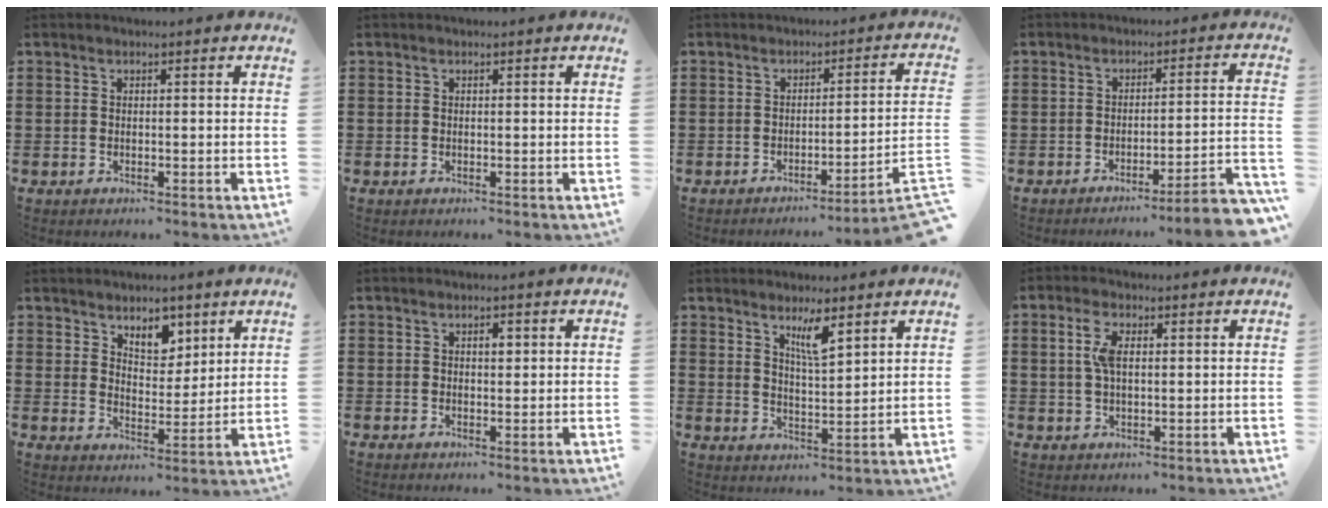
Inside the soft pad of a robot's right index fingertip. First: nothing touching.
{"total": 0.0}
{"total": 3.4, "force": [-2.5, -1.0, 2.0], "torque": [-0.038, -0.019, -0.054]}
{"total": 4.5, "force": [-3.5, -0.6, 2.7], "torque": [-0.048, -0.024, -0.073]}
{"total": 5.3, "force": [4.0, 3.1, 1.8], "torque": [-0.036, -0.005, 0.069]}
{"total": 1.4, "force": [0.4, 0.7, 1.1], "torque": [-0.015, 0.004, 0.003]}
{"total": 5.1, "force": [3.3, 1.1, 3.7], "torque": [-0.065, -0.003, 0.054]}
{"total": 4.3, "force": [0.9, 2.0, 3.7], "torque": [-0.086, 0.009, 0.011]}